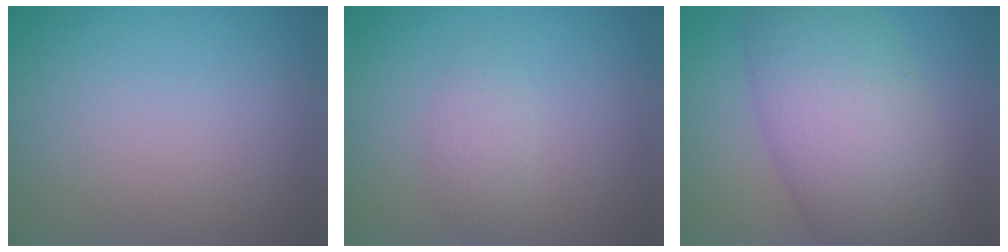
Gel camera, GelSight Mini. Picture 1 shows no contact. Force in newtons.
{"total": 1.7, "press": 1.7, "slide": 0.0}
{"total": 10.5, "press": 10.5, "slide": 0.4}